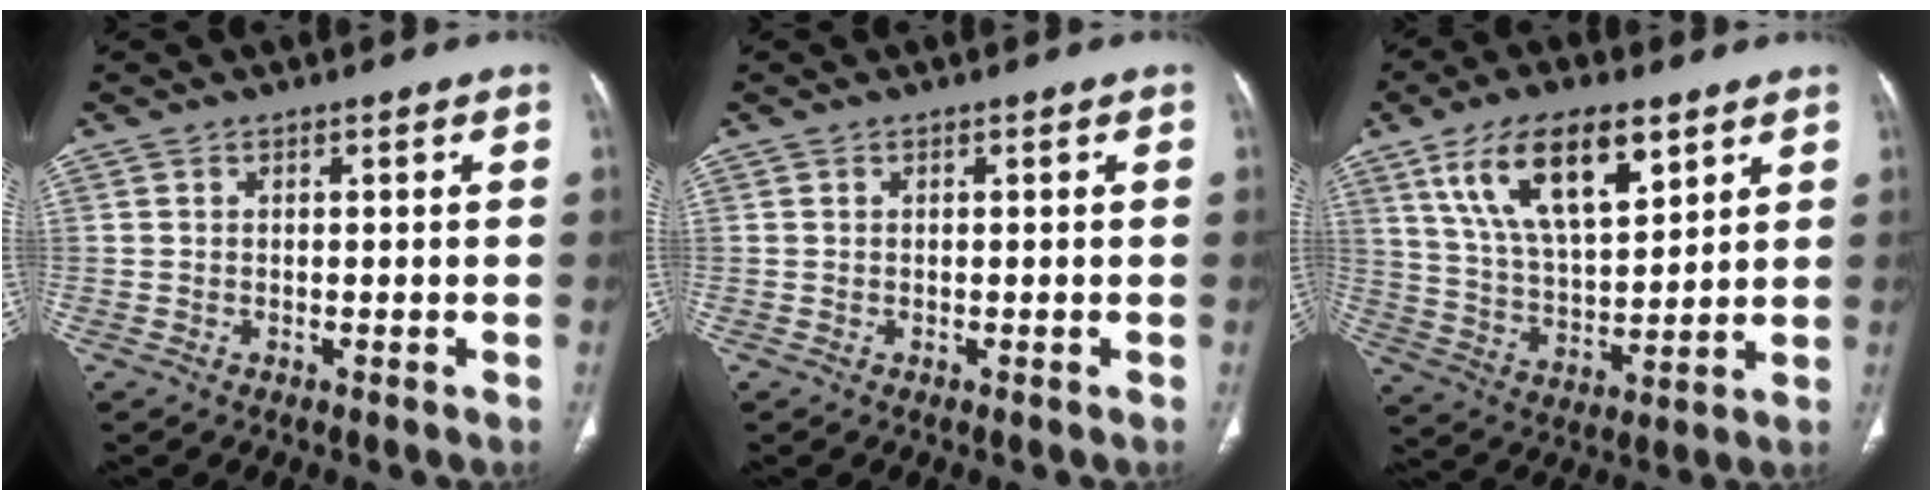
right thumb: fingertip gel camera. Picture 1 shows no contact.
{"total": 0.0}
{"total": 17.4, "force": [9.0, 7.6, 12.8], "torque": [-0.203, -0.030, 0.171]}